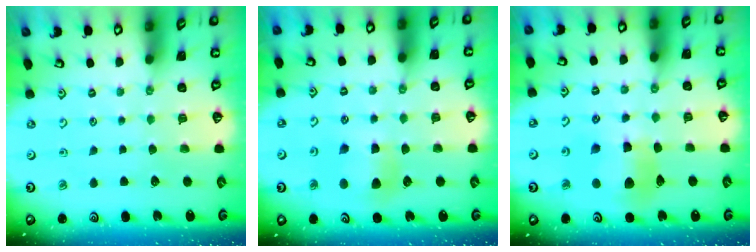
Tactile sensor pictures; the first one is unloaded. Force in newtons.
{"total": 6.3, "press": 6.2, "slide": 0.6}
{"total": 11.2, "press": 11.1, "slide": 1.5}